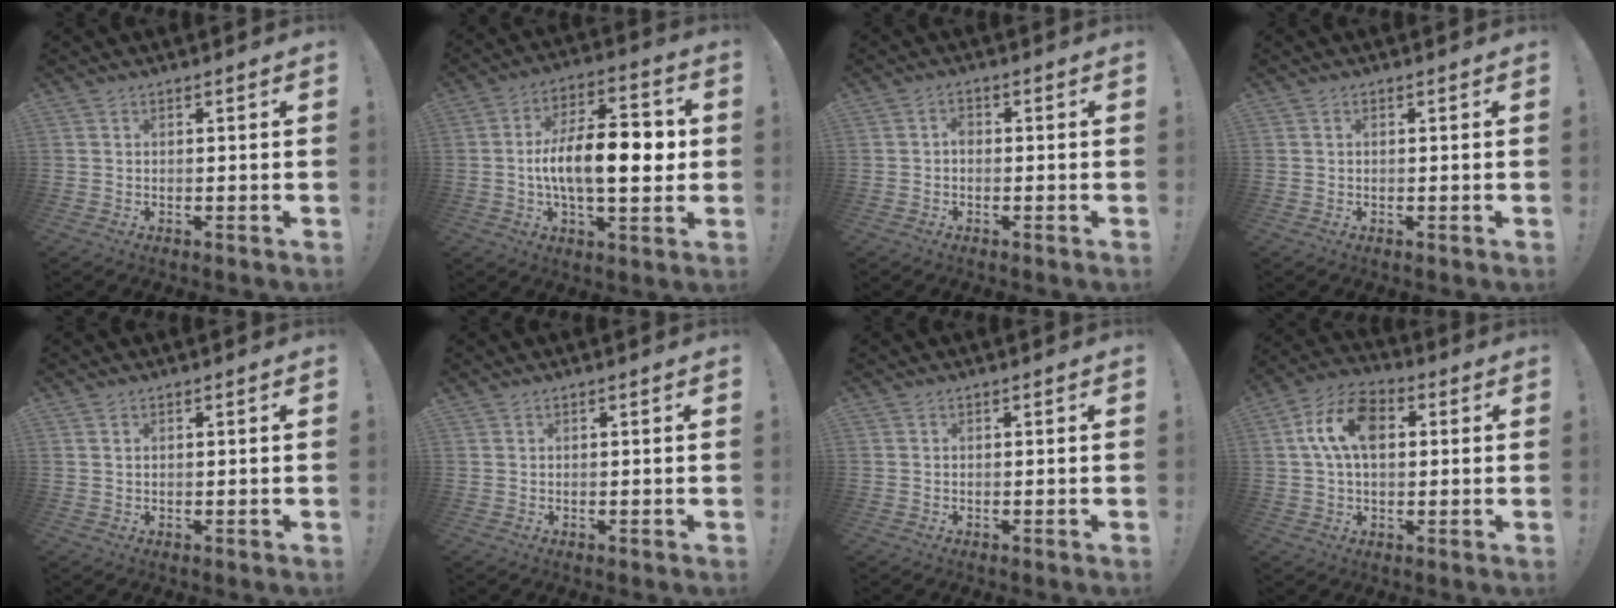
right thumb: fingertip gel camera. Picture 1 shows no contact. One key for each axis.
{"total": 16.3, "fx": -0.9, "fy": 7.2, "fz": 14.5, "tx": -0.233, "ty": 0.010, "tz": -0.022}
{"total": 1.8, "fx": -0.7, "fy": 1.2, "fz": 1.1, "tx": -0.013, "ty": 0.004, "tz": -0.015}
{"total": 0.0}
{"total": 0.7, "fx": 0.5, "fy": 0.3, "fz": 0.3, "tx": -0.005, "ty": -0.002, "tz": 0.009}
{"total": 0.0}
{"total": 0.0}
{"total": 12.8, "fx": 3.0, "fy": 8.1, "fz": 9.4, "tx": -0.160, "ty": 0.012, "tz": 0.058}